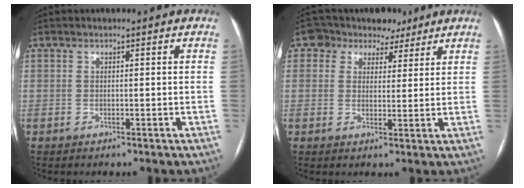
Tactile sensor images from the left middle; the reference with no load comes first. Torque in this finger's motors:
{"motor_torque": [0.12, -0.12, -0.03, -0.01]}